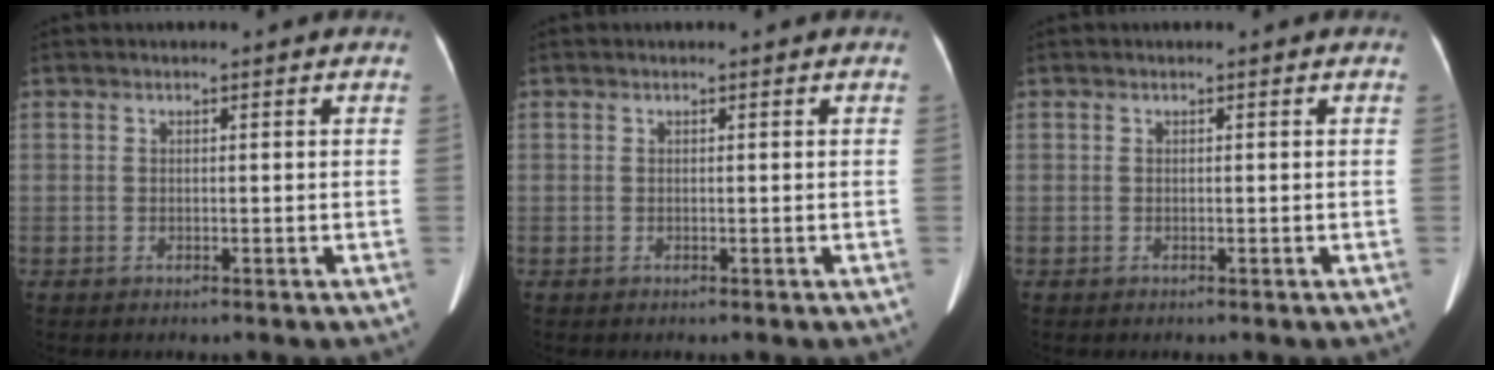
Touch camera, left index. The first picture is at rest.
{"total": 0.0}
{"total": 0.0}